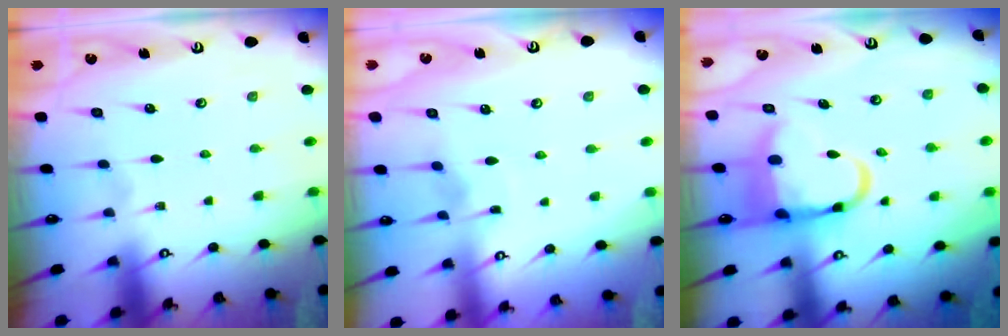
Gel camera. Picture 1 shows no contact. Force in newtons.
{"total": 2.6, "press": 2.6, "slide": 0.2}
{"total": 10.4, "press": 10.1, "slide": 2.7}